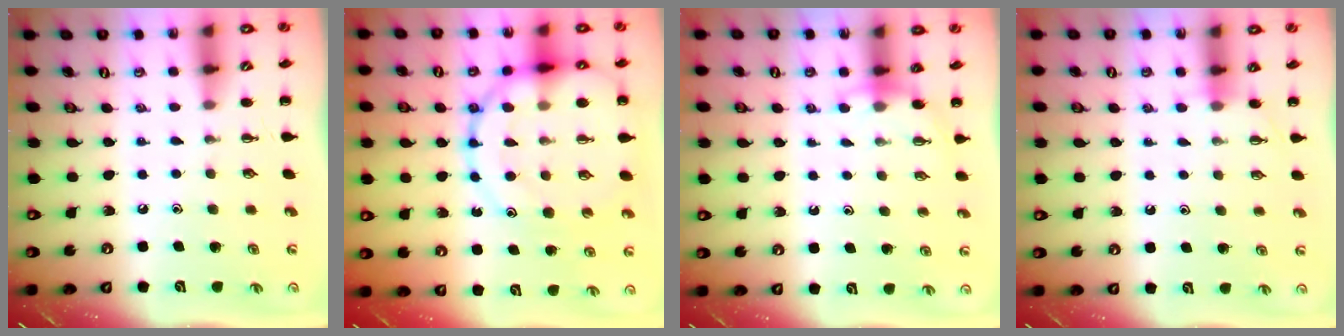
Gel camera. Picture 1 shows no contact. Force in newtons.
{"total": 20.7, "press": 20.5, "slide": 2.6}
{"total": 4.2, "press": 4.0, "slide": 1.3}
{"total": 3.0, "press": 2.9, "slide": 0.9}